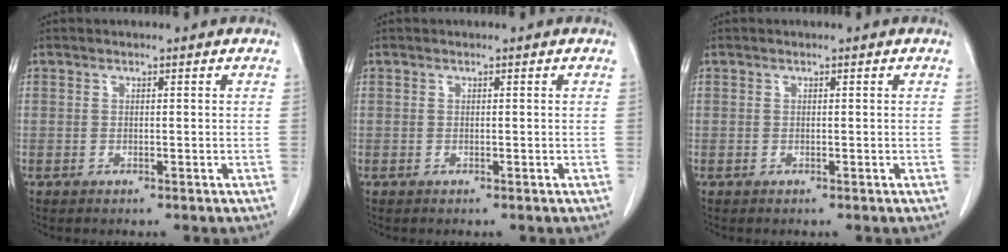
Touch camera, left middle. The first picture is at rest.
{"total": 0.0}
{"total": 0.0}